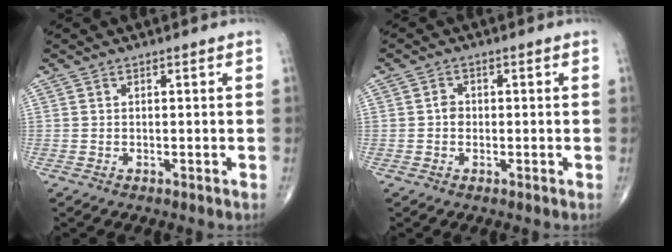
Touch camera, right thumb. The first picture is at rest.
{"total": 1.9, "force": [-0.2, 1.6, 0.9], "torque": [-0.005, 0.006, -0.006]}